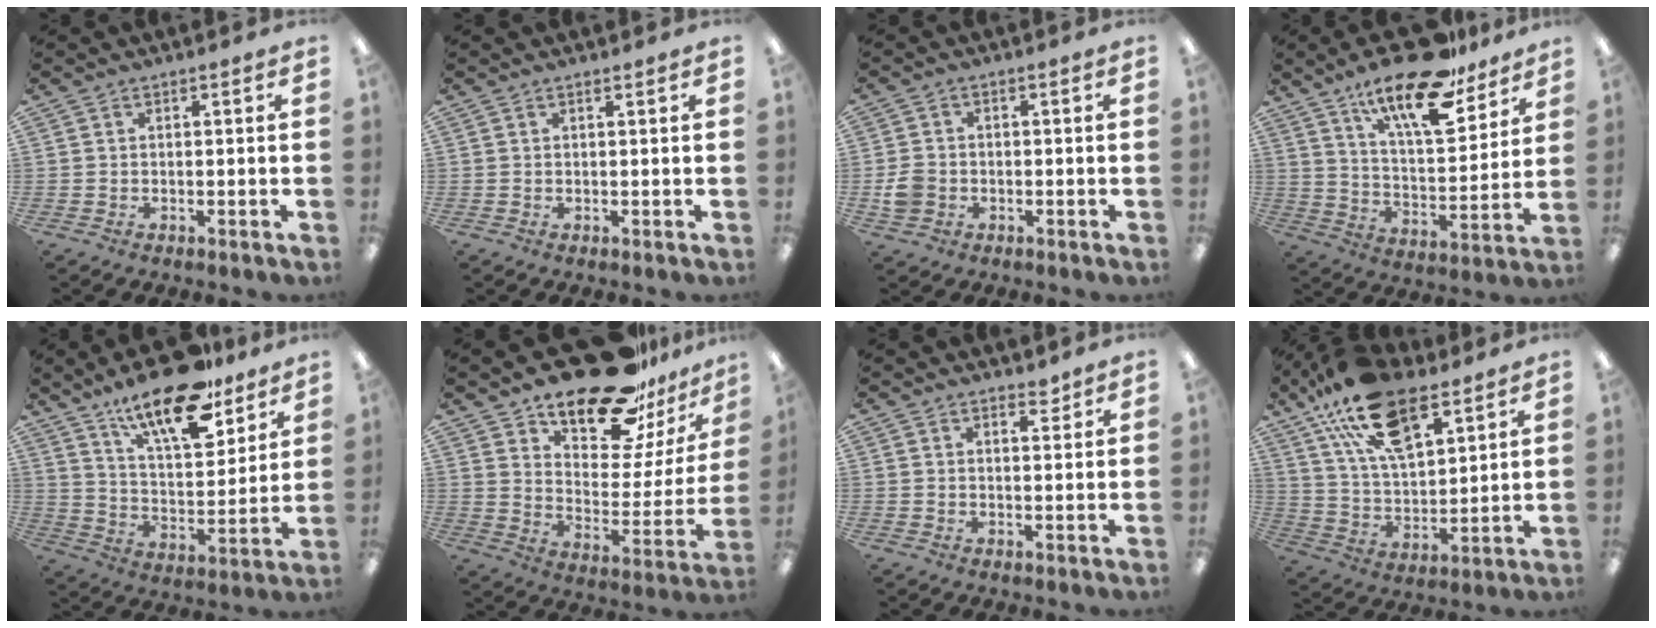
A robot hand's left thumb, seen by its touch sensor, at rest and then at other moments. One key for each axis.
{"total": 0.6, "fx": 0.5, "fy": 0.1, "fz": 0.3, "tx": -0.007, "ty": 0.001, "tz": 0.010}
{"total": 4.4, "fx": -1.1, "fy": 3.8, "fz": 1.9, "tx": -0.022, "ty": 0.007, "tz": -0.020}
{"total": 20.3, "fx": 14.7, "fy": 6.9, "fz": 12.1, "tx": -0.198, "ty": -0.089, "tz": 0.248}
{"total": 18.5, "fx": 14.2, "fy": 6.1, "fz": 10.1, "tx": -0.171, "ty": -0.082, "tz": 0.241}
{"total": 21.9, "fx": 17.4, "fy": 8.7, "fz": 10.2, "tx": -0.151, "ty": -0.116, "tz": 0.295}
{"total": 2.8, "fx": 2.5, "fy": 1.0, "fz": 0.9, "tx": 0.004, "ty": -0.015, "tz": 0.040}
{"total": 20.3, "fx": 12.6, "fy": 9.8, "fz": 12.6, "tx": -0.223, "ty": -0.050, "tz": 0.225}